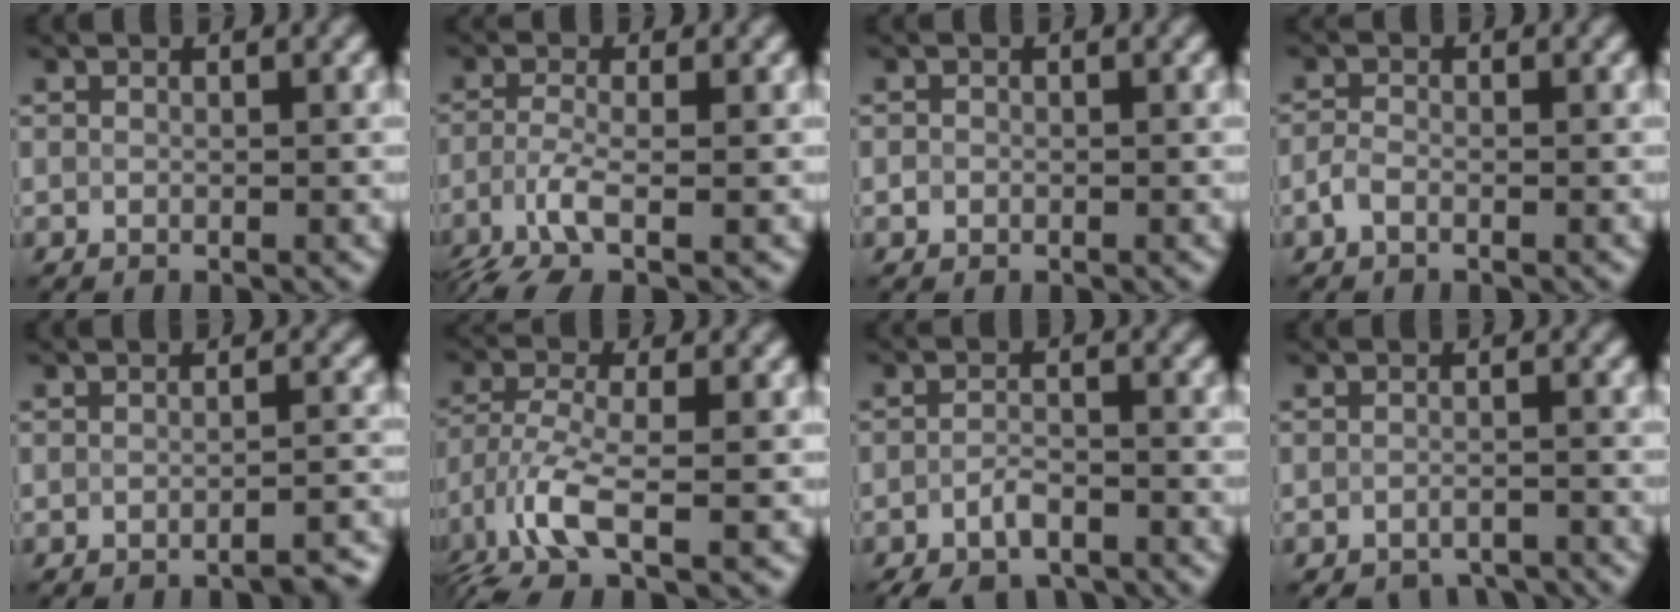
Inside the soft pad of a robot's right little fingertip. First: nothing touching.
{"total": 3.9, "force": [-1.7, 1.0, 3.3], "torque": [-0.073, -0.006, -0.042]}
{"total": 0.6, "force": [-0.2, 0.5, 0.1], "torque": [0.002, -0.003, -0.006]}
{"total": 1.3, "force": [-0.8, 0.6, 0.8], "torque": [-0.021, 0.001, -0.021]}
{"total": 2.2, "force": [-1.9, 0.4, 1.1], "torque": [-0.003, 0.009, -0.030]}
{"total": 5.3, "force": [-2.4, 1.5, 4.5], "torque": [-0.105, -0.007, -0.057]}
{"total": 4.1, "force": [-2.8, 1.8, 2.3], "torque": [-0.038, -0.004, -0.053]}
{"total": 2.6, "force": [-2.3, 0.7, 0.8], "torque": [-0.010, -0.003, -0.032]}